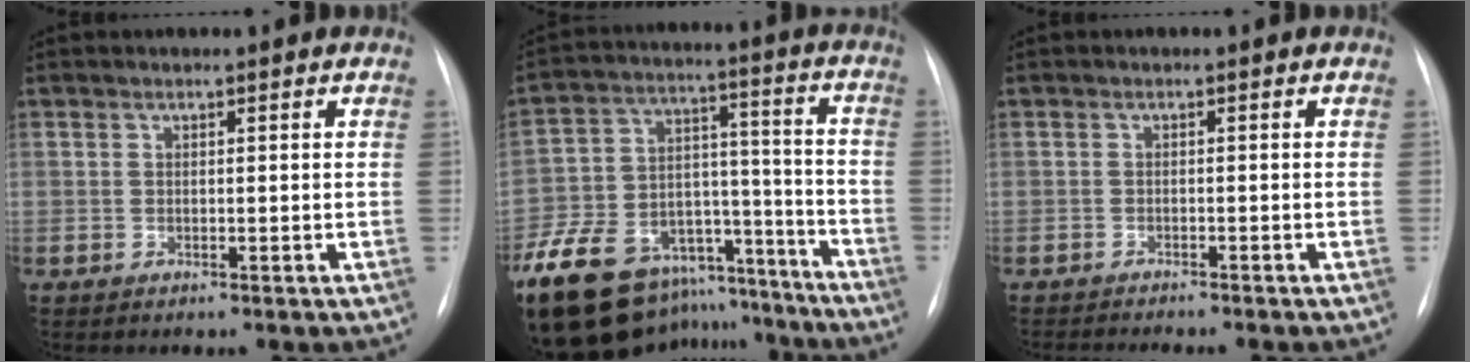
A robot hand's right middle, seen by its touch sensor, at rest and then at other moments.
{"total": 26.3, "force": [-20.7, 12.6, 10.2], "torque": [-0.206, 0.035, -0.311]}
{"total": 6.9, "force": [-6.2, 0.4, 3.0], "torque": [-0.028, -0.008, -0.086]}